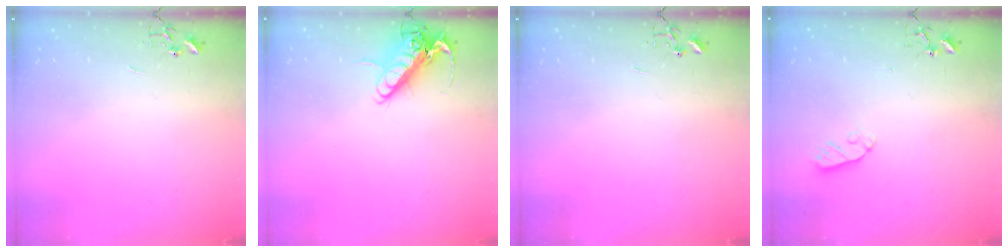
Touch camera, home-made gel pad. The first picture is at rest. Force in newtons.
{"total": 14.2, "press": 14.0, "slide": 2.2}
{"total": 0.0}
{"total": 6.6, "press": 6.6, "slide": 0.2}